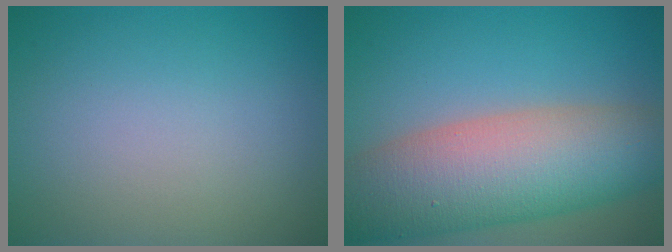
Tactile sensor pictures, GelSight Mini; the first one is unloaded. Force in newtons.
{"total": 11.6, "press": 11.6, "slide": 0.5}